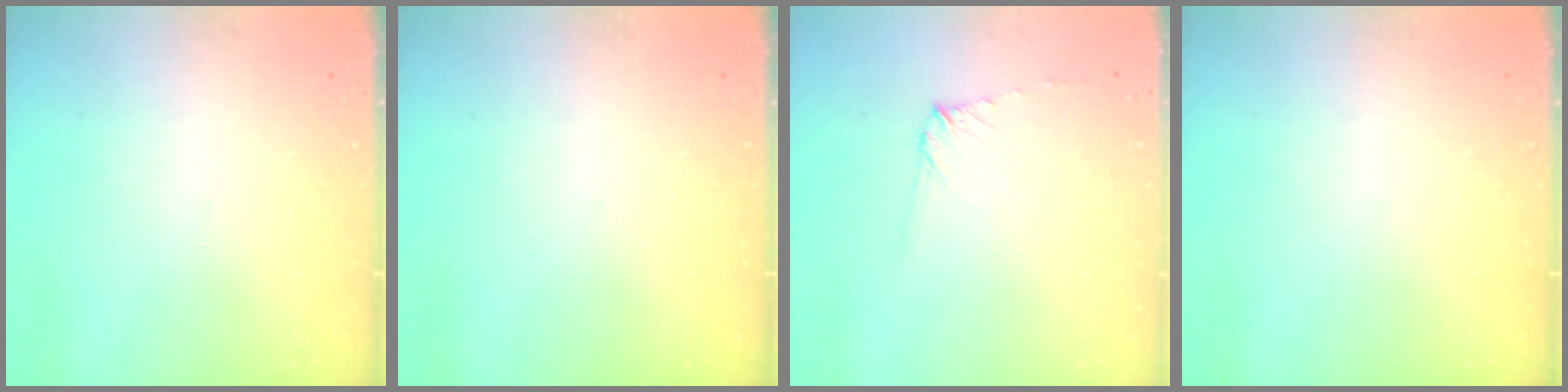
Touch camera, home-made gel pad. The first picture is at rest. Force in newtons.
{"total": 0.0}
{"total": 5.1, "press": 5.1, "slide": 0.8}
{"total": 0.0}